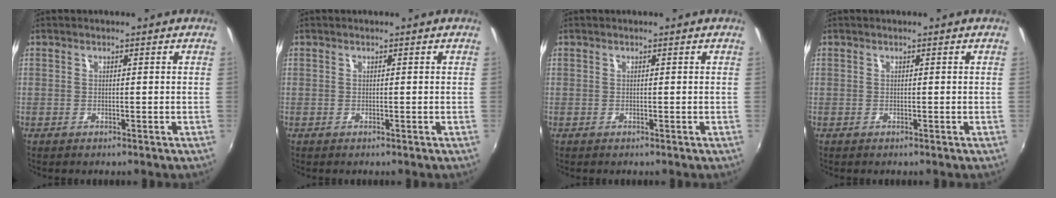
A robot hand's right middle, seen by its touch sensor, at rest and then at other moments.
{"total": 0.0}
{"total": 0.0}
{"total": 0.0}